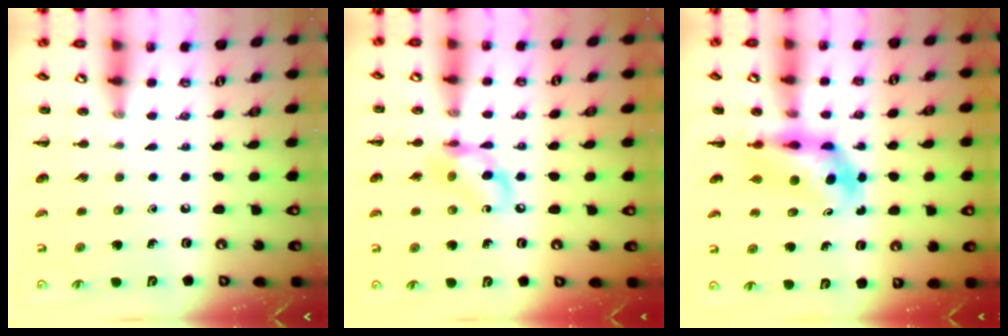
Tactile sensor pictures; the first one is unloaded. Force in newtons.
{"total": 10.1, "press": 9.9, "slide": 1.6}
{"total": 5.2, "press": 5.1, "slide": 1.0}